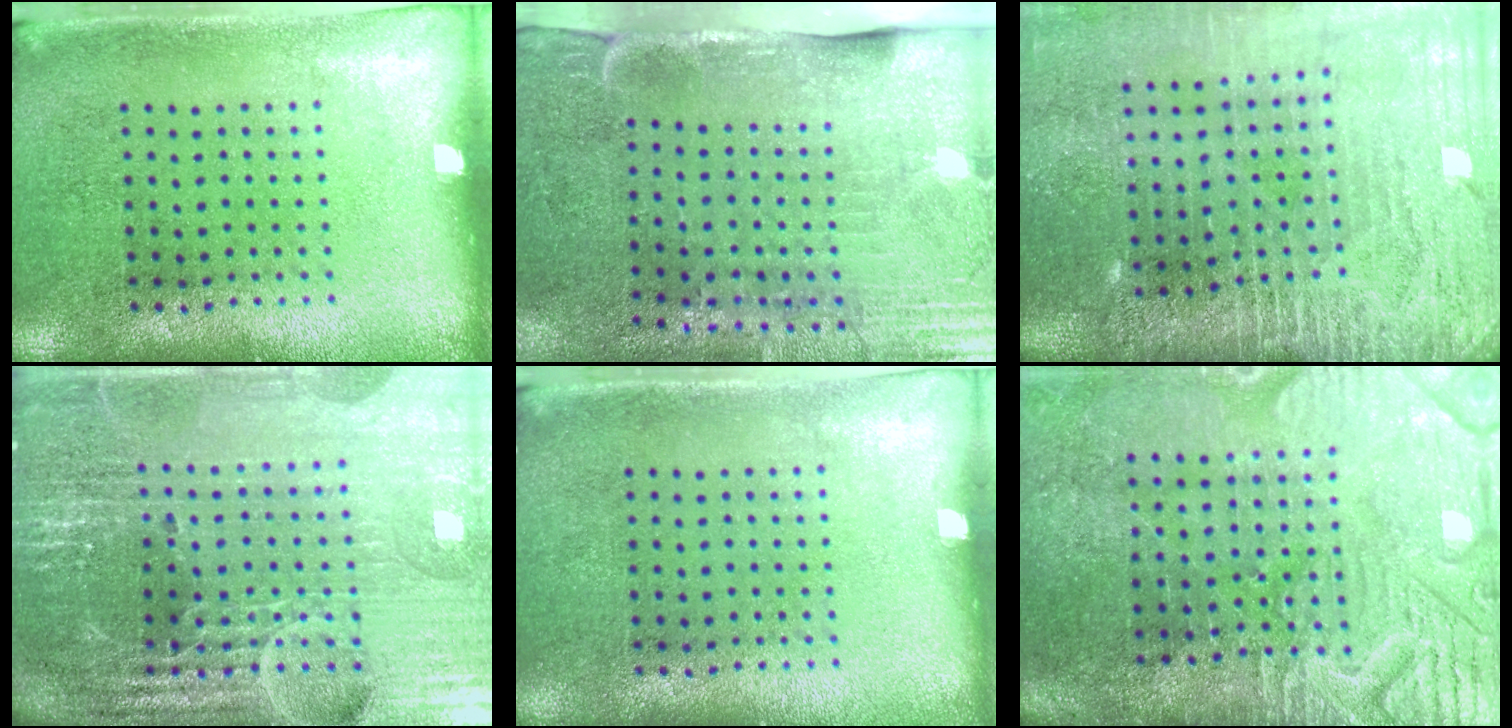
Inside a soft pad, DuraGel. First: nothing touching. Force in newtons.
{"total": 4.5, "press": 3.7, "slide": 2.5}
{"total": 4.2, "press": 3.6, "slide": 2.1}
{"total": 6.5, "press": 5.7, "slide": 3.2}
{"total": 0.0}
{"total": 4.4, "press": 4.0, "slide": 2.0}